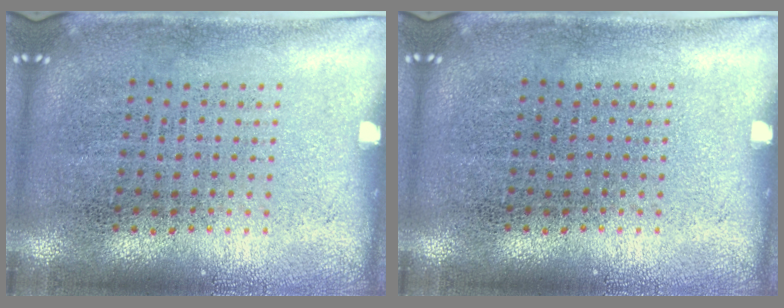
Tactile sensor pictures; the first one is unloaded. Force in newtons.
{"total": 0.0}